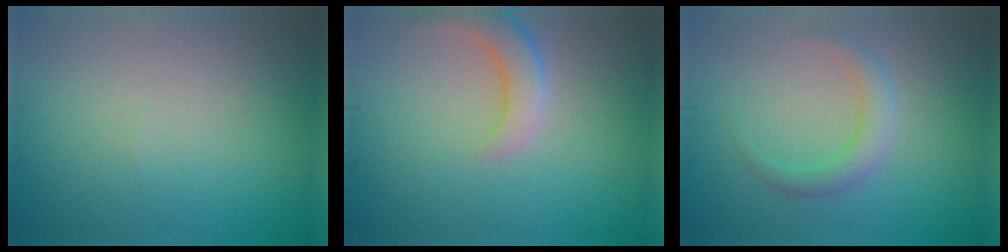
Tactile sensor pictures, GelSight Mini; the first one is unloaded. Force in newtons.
{"total": 3.5, "press": 3.5, "slide": 0.4}
{"total": 2.4, "press": 2.4, "slide": 0.0}